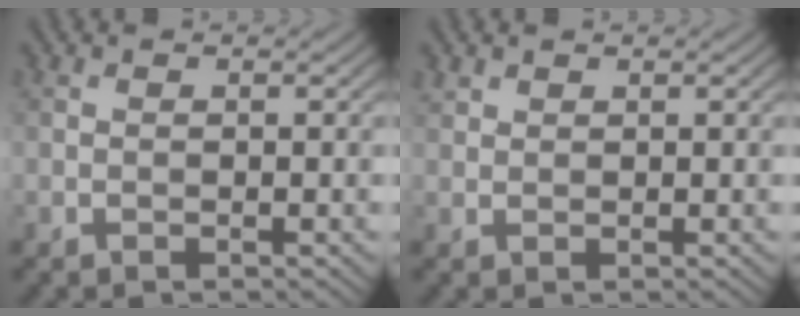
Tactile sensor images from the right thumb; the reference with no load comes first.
{"total": 1.1, "force": [0.9, 0.5, 0.2], "torque": [-0.007, 0.002, 0.023]}